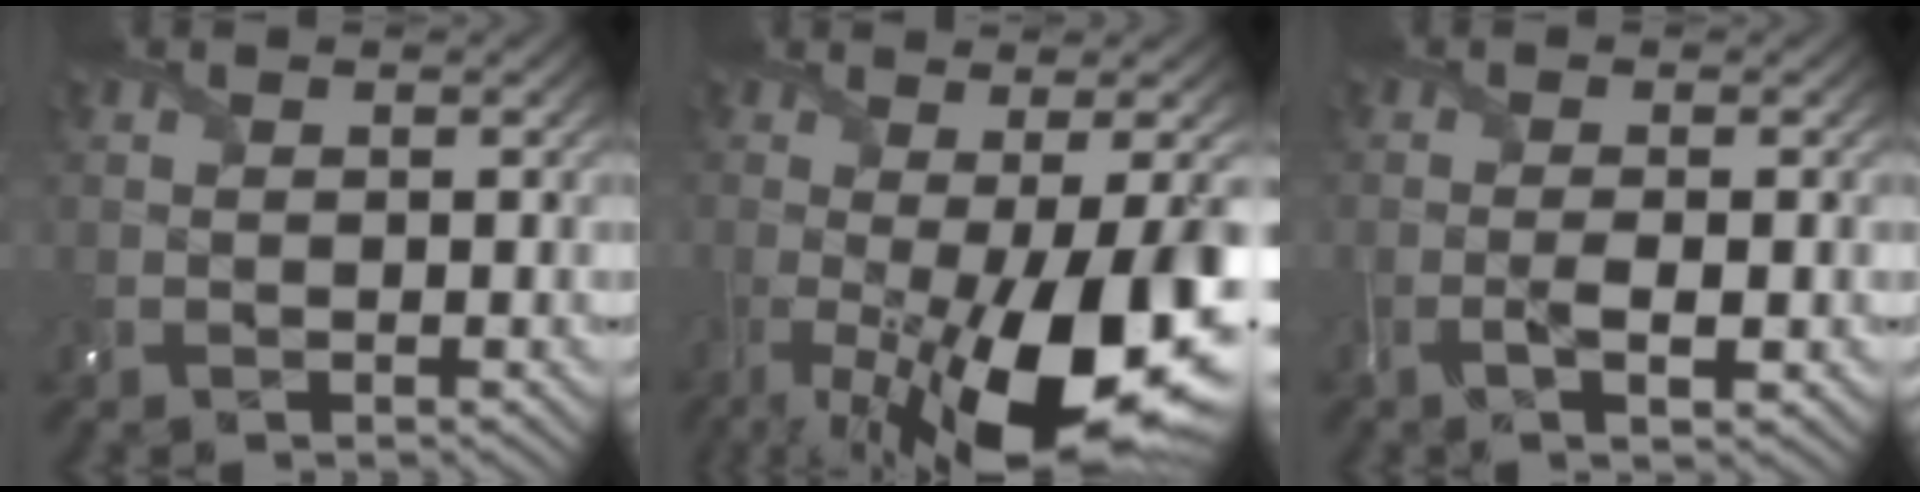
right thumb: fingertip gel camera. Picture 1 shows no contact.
{"total": 18.4, "force": [-5.1, 5.7, 16.7], "torque": [-0.244, -0.033, -0.061]}
{"total": 2.6, "force": [-0.9, 0.5, 2.4], "torque": [-0.047, 0.001, -0.019]}